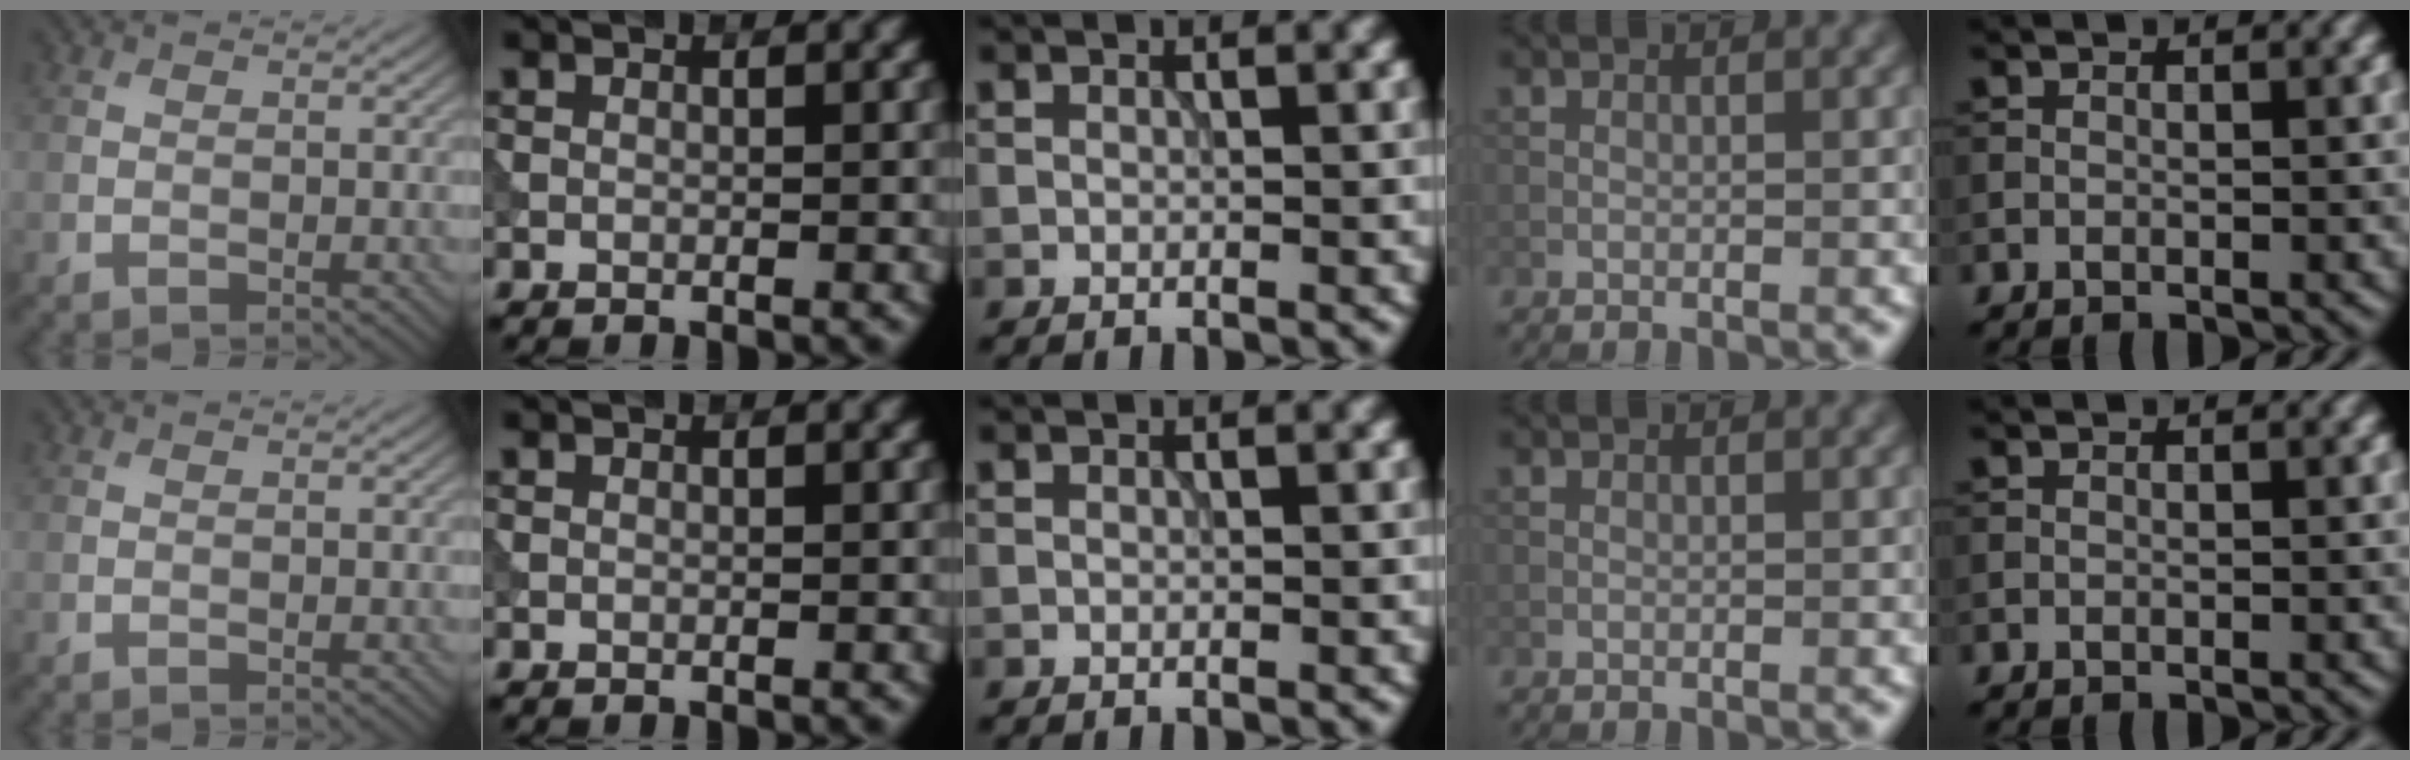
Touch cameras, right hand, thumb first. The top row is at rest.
{}